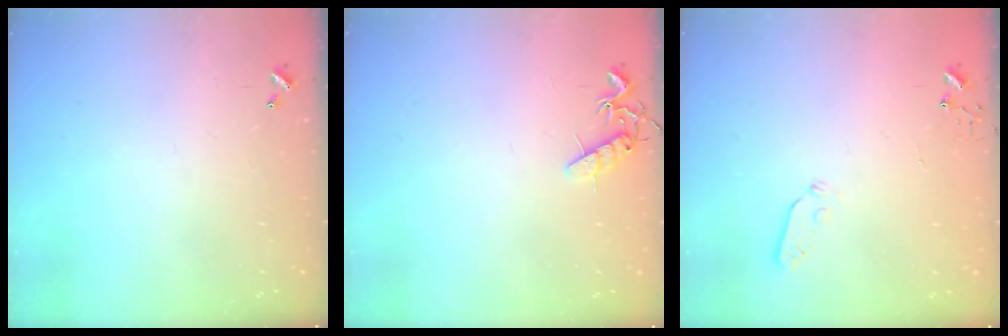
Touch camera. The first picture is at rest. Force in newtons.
{"total": 8.0, "press": 8.0, "slide": 0.4}
{"total": 3.5, "press": 3.3, "slide": 1.0}